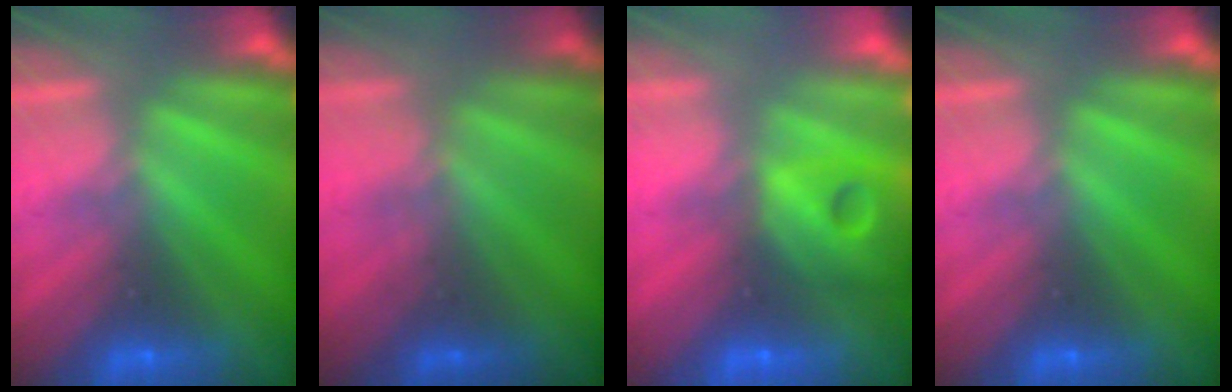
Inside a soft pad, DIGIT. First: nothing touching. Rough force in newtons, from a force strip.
{"total": 1.5}
{"total": 7.7}
{"total": 0.0}